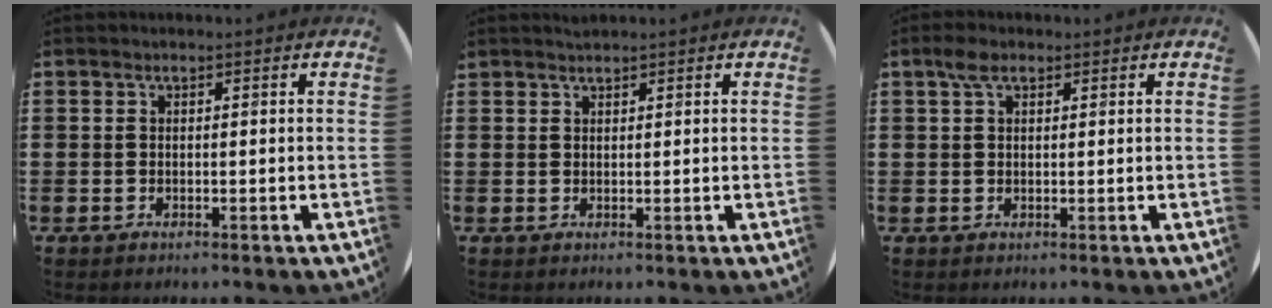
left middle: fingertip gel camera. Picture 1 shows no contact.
{"total": 0.8, "force": [0.8, -0.1, -0.2], "torque": [0.002, 0.000, 0.016]}
{"total": 2.3, "force": [1.4, 1.2, 1.4], "torque": [-0.024, 0.003, 0.024]}